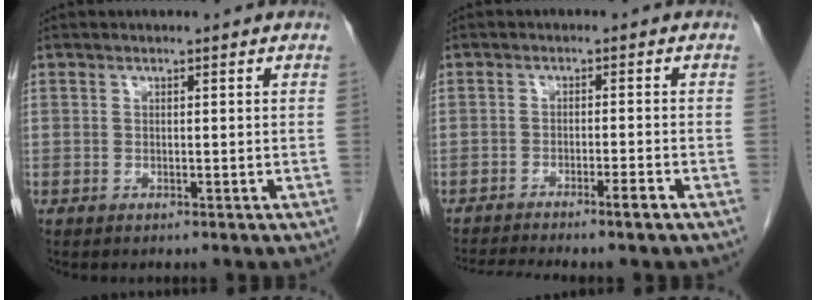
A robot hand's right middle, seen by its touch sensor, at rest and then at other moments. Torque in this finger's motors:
{"motor_torque": [0.50, -0.39, 0.02, 0.02]}